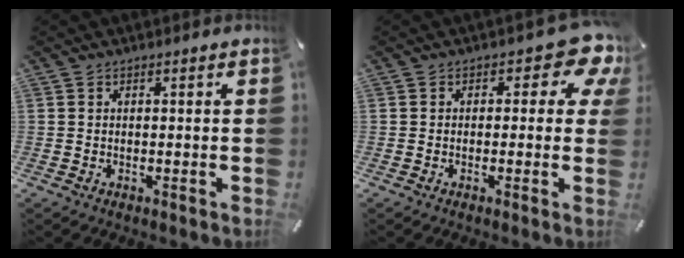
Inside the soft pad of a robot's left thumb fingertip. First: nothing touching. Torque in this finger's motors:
{"motor_torque": [0.95, 0.55, 0.68, 0.28, 0.02]}